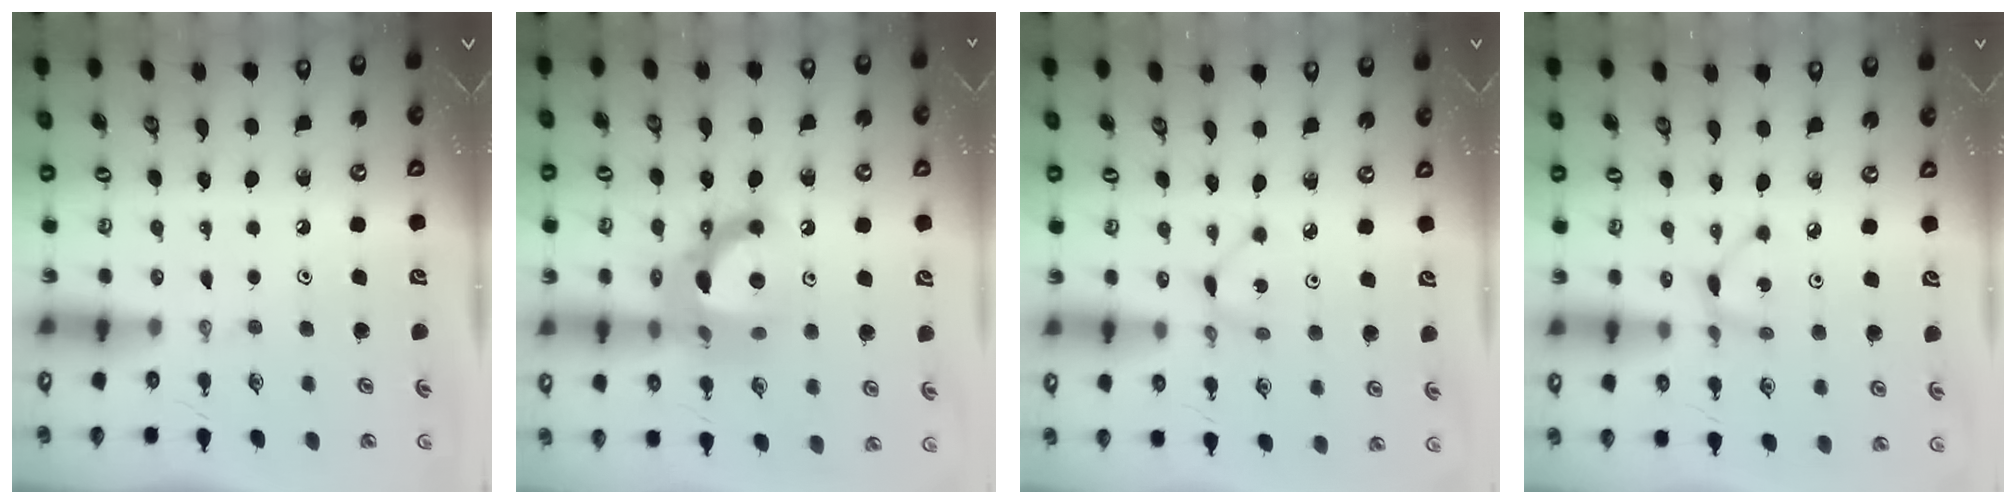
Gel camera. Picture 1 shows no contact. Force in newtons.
{"total": 15.6, "press": 15.5, "slide": 1.0}
{"total": 1.3, "press": 1.3, "slide": 0.2}
{"total": 2.8, "press": 2.8, "slide": 0.2}